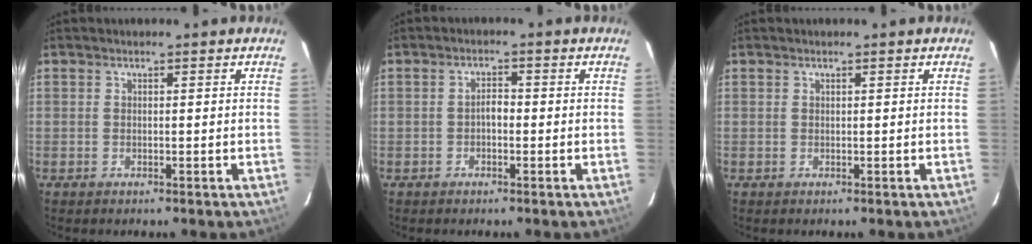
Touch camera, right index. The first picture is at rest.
{"total": 1.7, "force": [-0.6, 1.0, 1.3], "torque": [-0.024, 0.008, -0.012]}
{"total": 0.0}